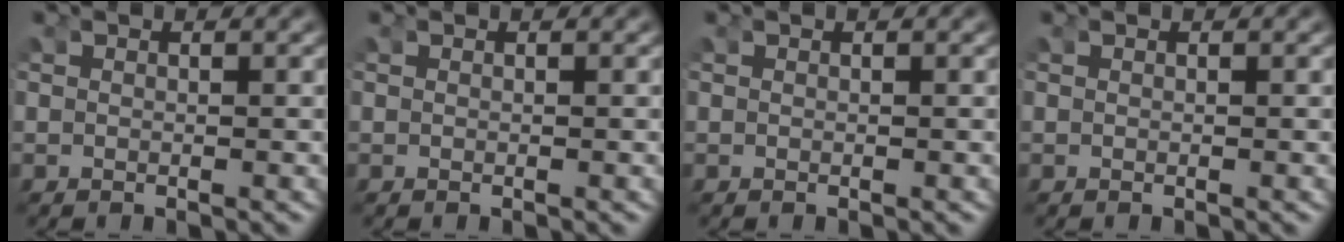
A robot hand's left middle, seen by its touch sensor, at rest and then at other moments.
{"total": 0.0}
{"total": 0.0}
{"total": 0.0}